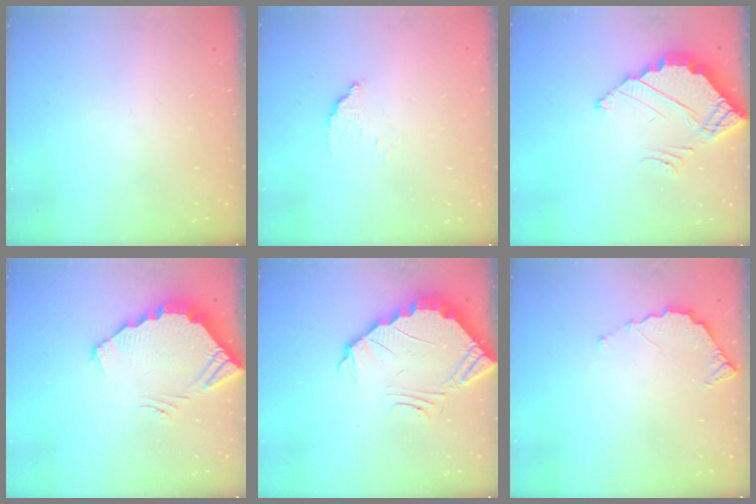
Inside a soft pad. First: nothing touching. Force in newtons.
{"total": 2.8, "press": 2.8, "slide": 0.1}
{"total": 4.0, "press": 4.0, "slide": 0.3}
{"total": 3.7, "press": 3.7, "slide": 0.2}
{"total": 3.7, "press": 3.7, "slide": 0.2}
{"total": 5.0, "press": 5.0, "slide": 0.2}